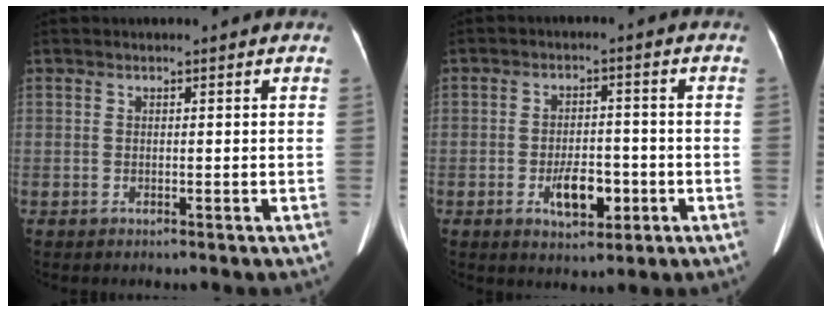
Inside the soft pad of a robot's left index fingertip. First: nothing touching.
{"total": 6.1, "force": [-2.2, 2.9, 4.8], "torque": [-0.083, 0.002, -0.029]}